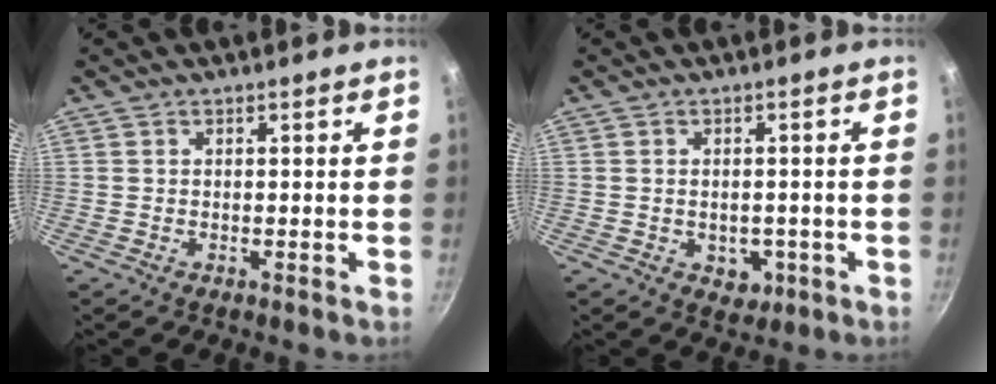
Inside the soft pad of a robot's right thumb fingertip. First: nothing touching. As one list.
[{"total": 4.1, "force": [-1.2, 3.0, 2.5], "torque": [-0.022, 0.007, -0.005]}]